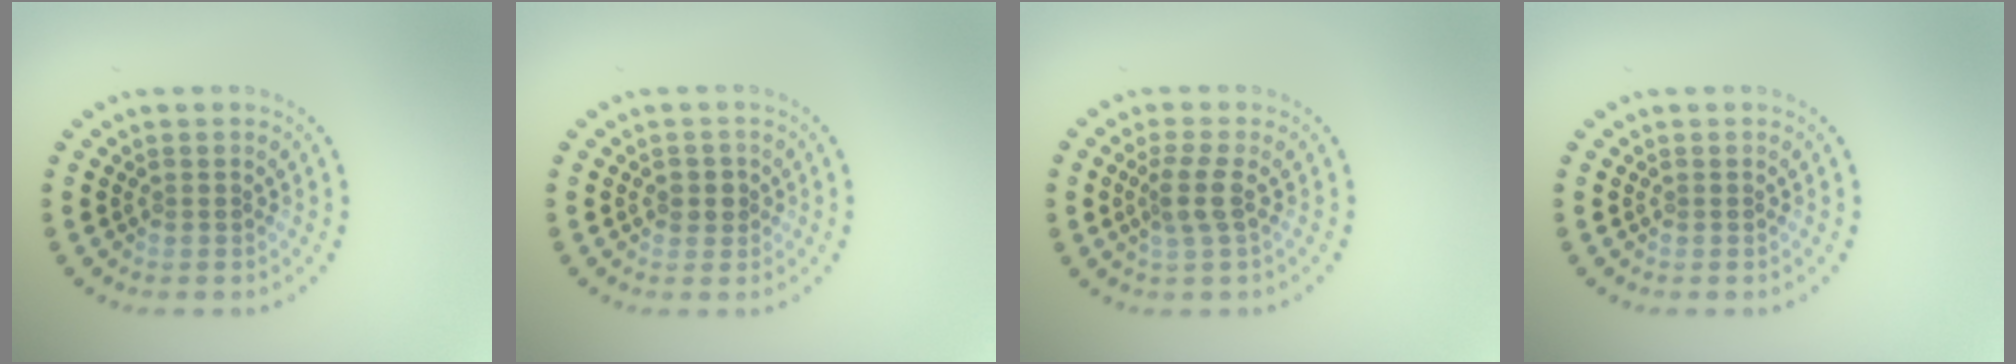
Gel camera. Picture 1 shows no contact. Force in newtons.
{"total": 1.5, "press": 1.4, "slide": 0.6}
{"total": 2.1, "press": 1.7, "slide": 1.2}
{"total": 0.0}